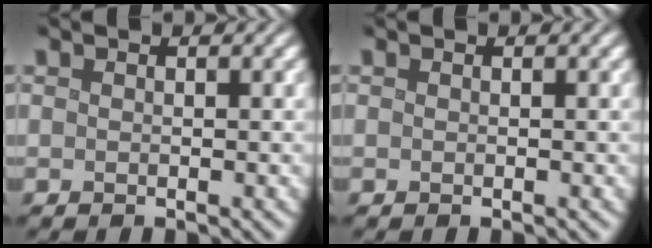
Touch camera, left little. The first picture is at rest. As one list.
[{"total": 0.0}]